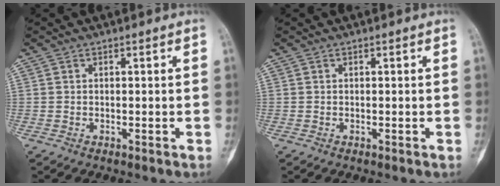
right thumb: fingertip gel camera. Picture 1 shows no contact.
{"total": 0.0}